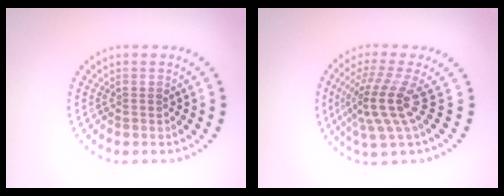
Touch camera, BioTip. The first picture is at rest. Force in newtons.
{"total": 4.4, "press": 2.9, "slide": 3.2}